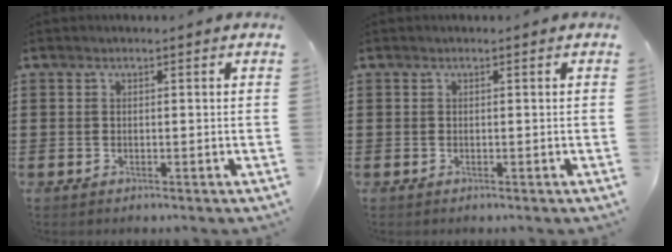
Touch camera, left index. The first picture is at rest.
{"total": 0.0}